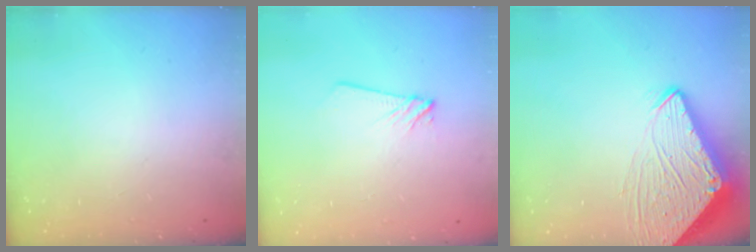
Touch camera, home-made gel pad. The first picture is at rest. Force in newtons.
{"total": 3.8, "press": 3.7, "slide": 0.6}
{"total": 8.0, "press": 8.0, "slide": 0.7}